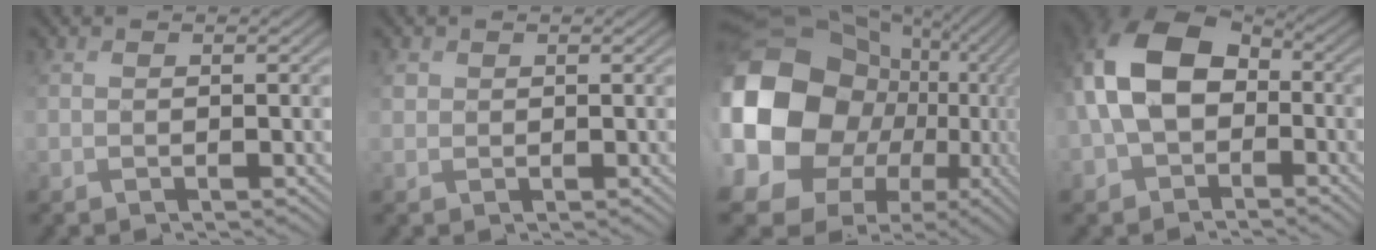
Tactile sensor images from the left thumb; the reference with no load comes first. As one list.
[{"total": 1.0, "force": [0.5, 0.8, 0.2], "torque": [-0.005, 0.000, 0.009]}, {"total": 23.0, "force": [-0.6, 19.6, 12.1], "torque": [-0.323, -0.047, -0.010]}, {"total": 12.5, "force": [-0.8, 8.6, 8.9], "torque": [-0.211, 0.000, -0.026]}]